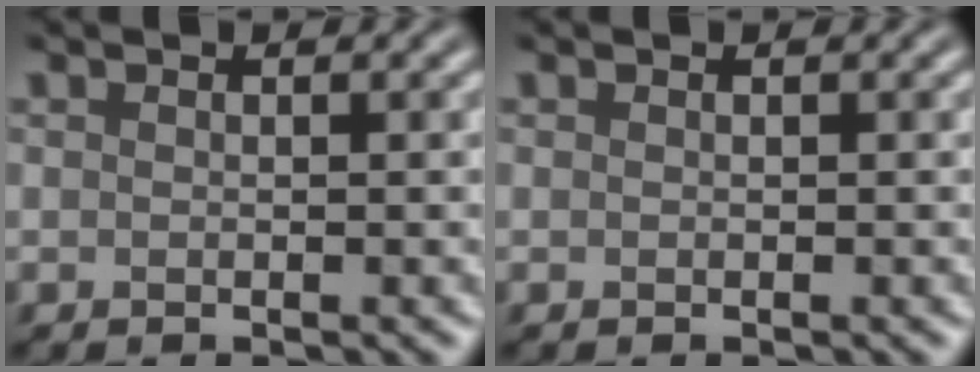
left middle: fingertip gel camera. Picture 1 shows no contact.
{"total": 0.0}